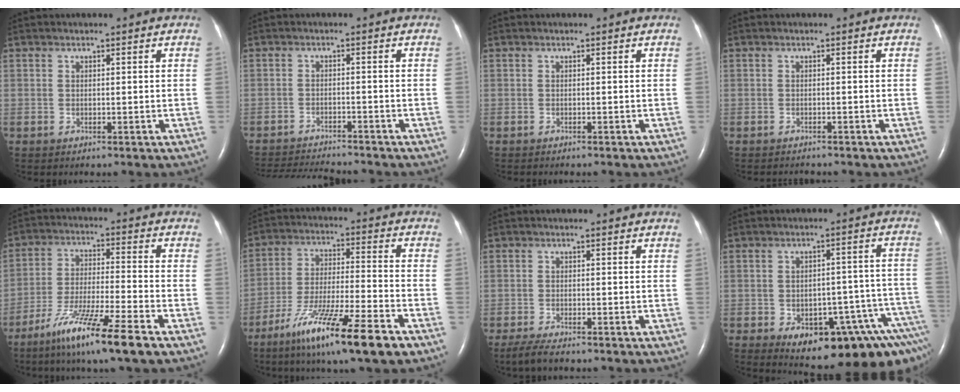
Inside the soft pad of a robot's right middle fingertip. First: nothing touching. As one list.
[{"total": 9.7, "force": [-9.3, 0.4, 2.6], "torque": [-0.045, -0.010, -0.143]}, {"total": 2.0, "force": [-1.7, 0.4, 0.9], "torque": [-0.017, -0.004, -0.018]}, {"total": 1.6, "force": [-1.5, 0.2, 0.1], "torque": [-0.005, -0.006, -0.019]}, {"total": 14.8, "force": [-9.6, 0.1, 11.3], "torque": [-0.216, -0.045, -0.172]}, {"total": 17.2, "force": [-10.9, 0.8, 13.3], "torque": [-0.232, -0.046, -0.191]}, {"total": 4.0, "force": [-3.2, 0.7, 2.2], "torque": [-0.049, -0.011, -0.053]}, {"total": 17.0, "force": [-10.0, 6.2, 12.2], "torque": [-0.083, 0.042, -0.127]}]